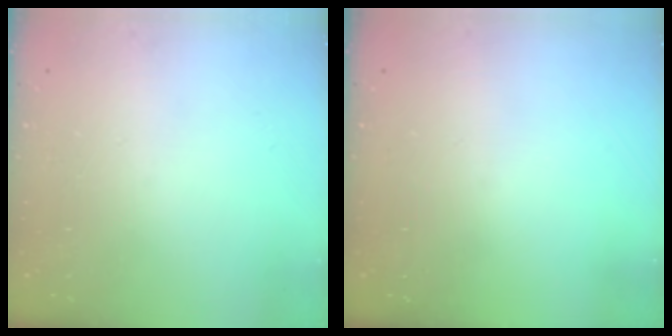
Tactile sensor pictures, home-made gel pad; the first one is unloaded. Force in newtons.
{"total": 0.0}